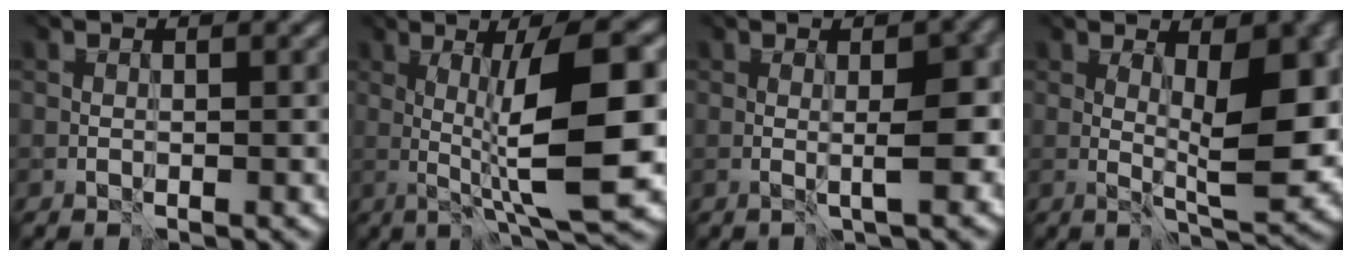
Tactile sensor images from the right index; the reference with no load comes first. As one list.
[{"total": 8.4, "force": [-1.7, 0.3, 8.2], "torque": [-0.115, 0.008, -0.011]}, {"total": 2.7, "force": [-1.2, -0.2, 2.4], "torque": [-0.029, 0.002, -0.009]}, {"total": 6.2, "force": [0.4, 1.6, 6.0], "torque": [-0.082, 0.002, 0.019]}]